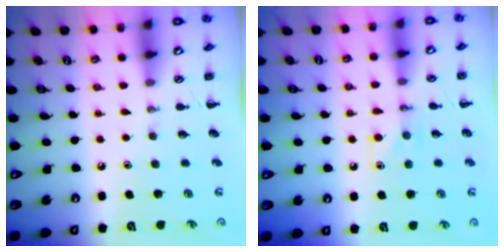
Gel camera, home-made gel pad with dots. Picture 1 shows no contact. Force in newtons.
{"total": 4.8, "press": 4.5, "slide": 1.4}